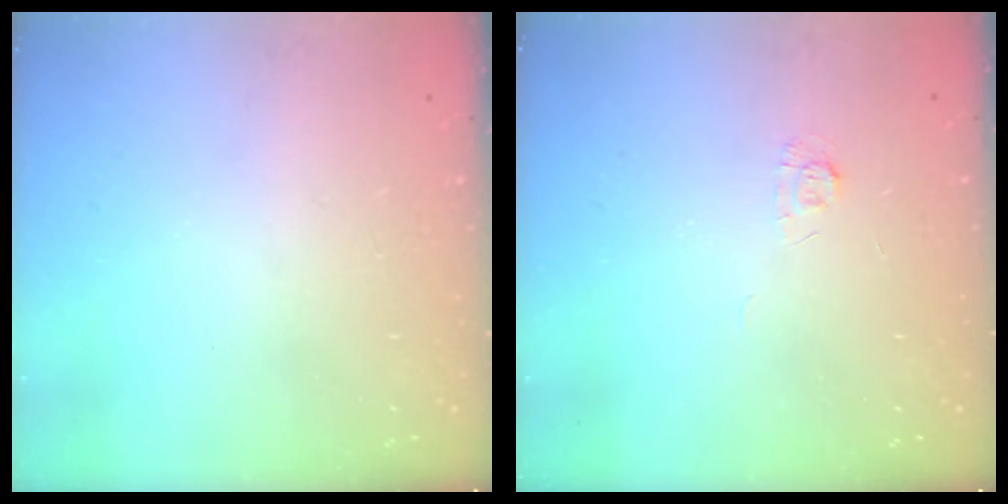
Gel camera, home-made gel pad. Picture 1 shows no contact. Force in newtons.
{"total": 3.9, "press": 3.9, "slide": 0.4}